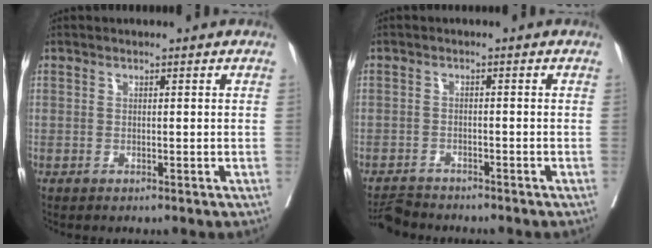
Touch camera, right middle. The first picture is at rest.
{"total": 3.5, "force": [-3.5, 0.5, 0.1], "torque": [-0.002, -0.013, -0.064]}